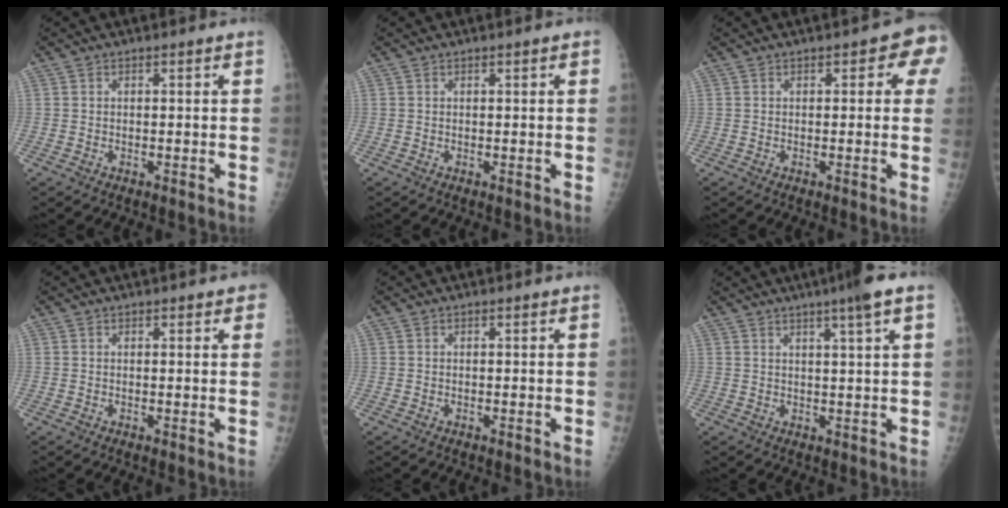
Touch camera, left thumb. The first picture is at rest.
{"total": 0.7, "force": [0.3, 0.1, 0.6], "torque": [-0.010, 0.001, 0.004]}
{"total": 5.1, "force": [1.8, 2.4, 4.2], "torque": [-0.017, 0.002, 0.009]}
{"total": 2.9, "force": [1.7, 1.1, 2.1], "torque": [-0.011, 0.001, 0.017]}
{"total": 0.0}
{"total": 6.6, "force": [3.8, -0.5, 5.3], "torque": [-0.080, -0.001, 0.057]}